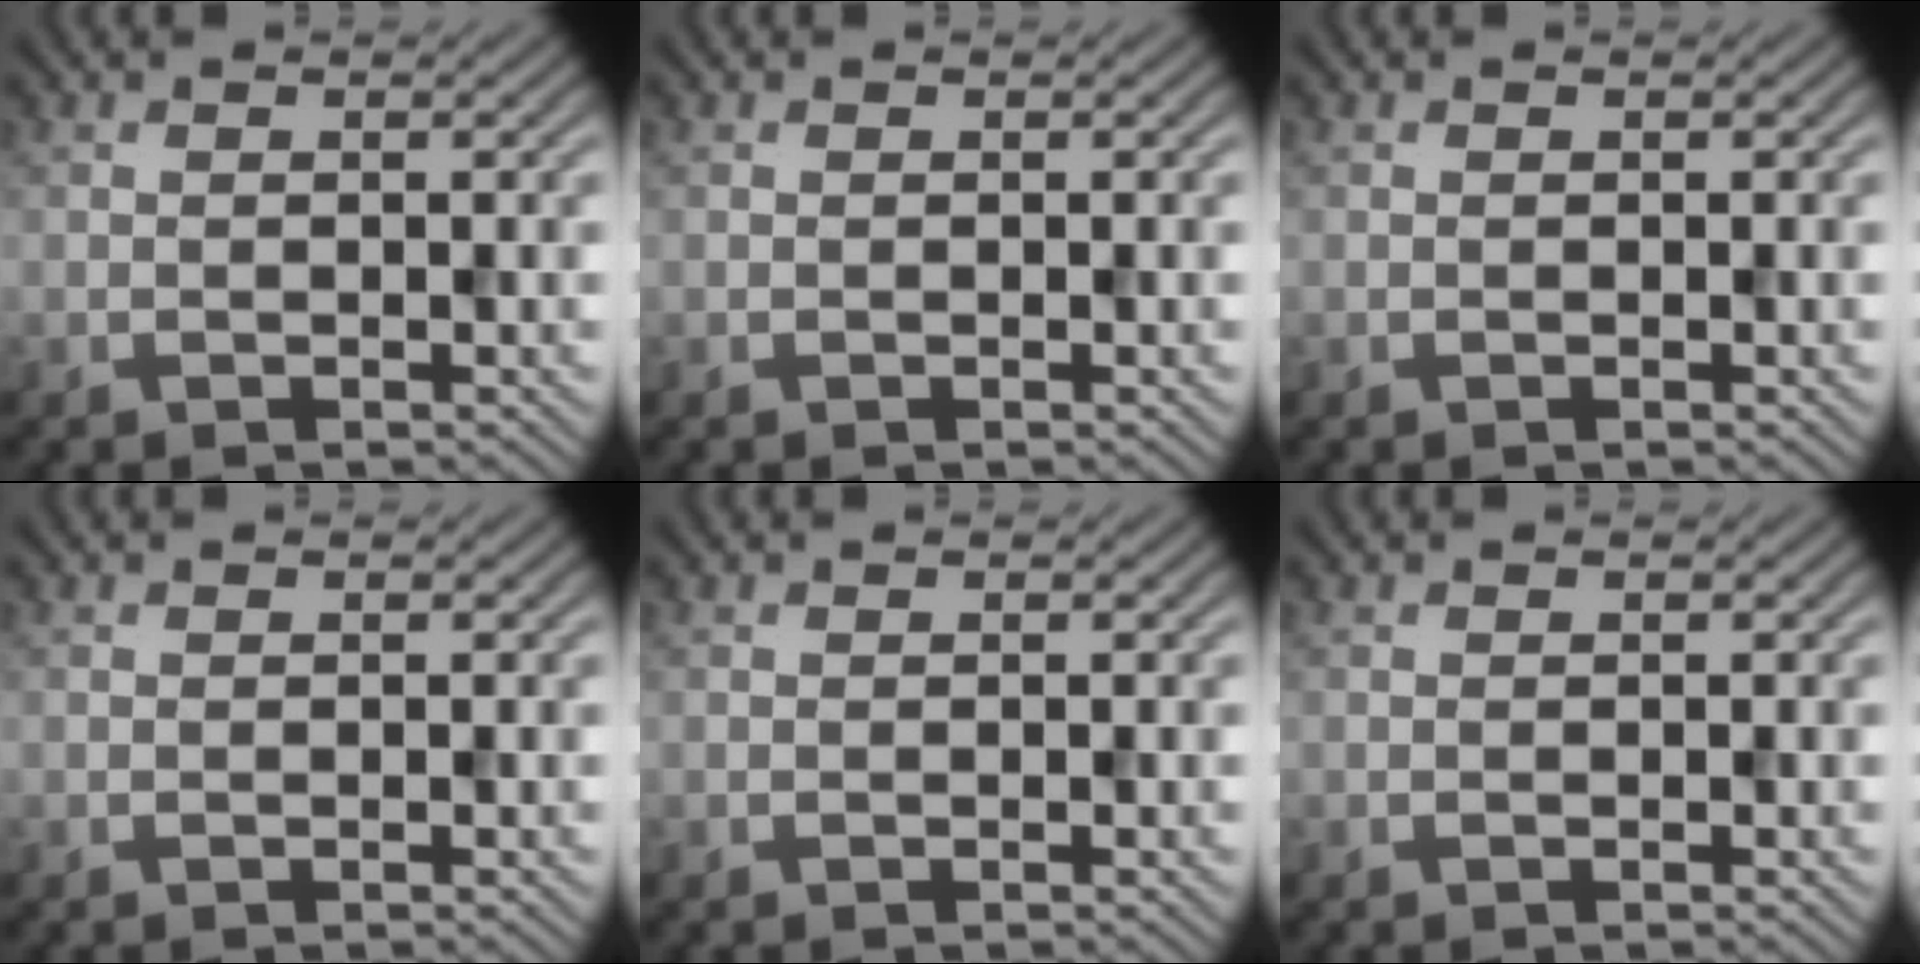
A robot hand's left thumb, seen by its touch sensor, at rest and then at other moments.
{"total": 0.0}
{"total": 0.0}
{"total": 0.0}
{"total": 0.0}
{"total": 0.0}